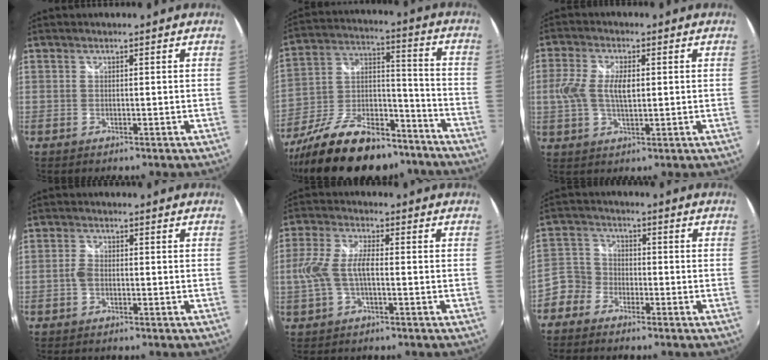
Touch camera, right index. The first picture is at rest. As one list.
[{"total": 24.8, "force": [-18.0, 10.8, 13.2], "torque": [-0.253, 0.006, -0.280]}, {"total": 7.5, "force": [0.3, 3.4, 6.6], "torque": [-0.135, 0.004, 0.004]}, {"total": 2.3, "force": [-0.7, 1.4, 1.7], "torque": [-0.039, 0.004, -0.014]}, {"total": 7.7, "force": [-1.0, 2.9, 7.1], "torque": [-0.155, 0.008, -0.018]}, {"total": 5.9, "force": [-3.9, 4.4, 0.9], "torque": [-0.020, 0.020, -0.089]}]